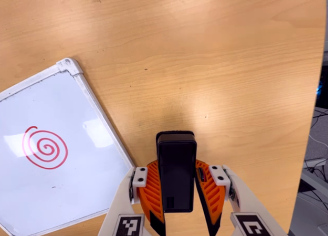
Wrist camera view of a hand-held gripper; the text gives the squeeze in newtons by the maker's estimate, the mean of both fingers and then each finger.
{"total": 9.6, "left": 7.2, "right": 11.9}